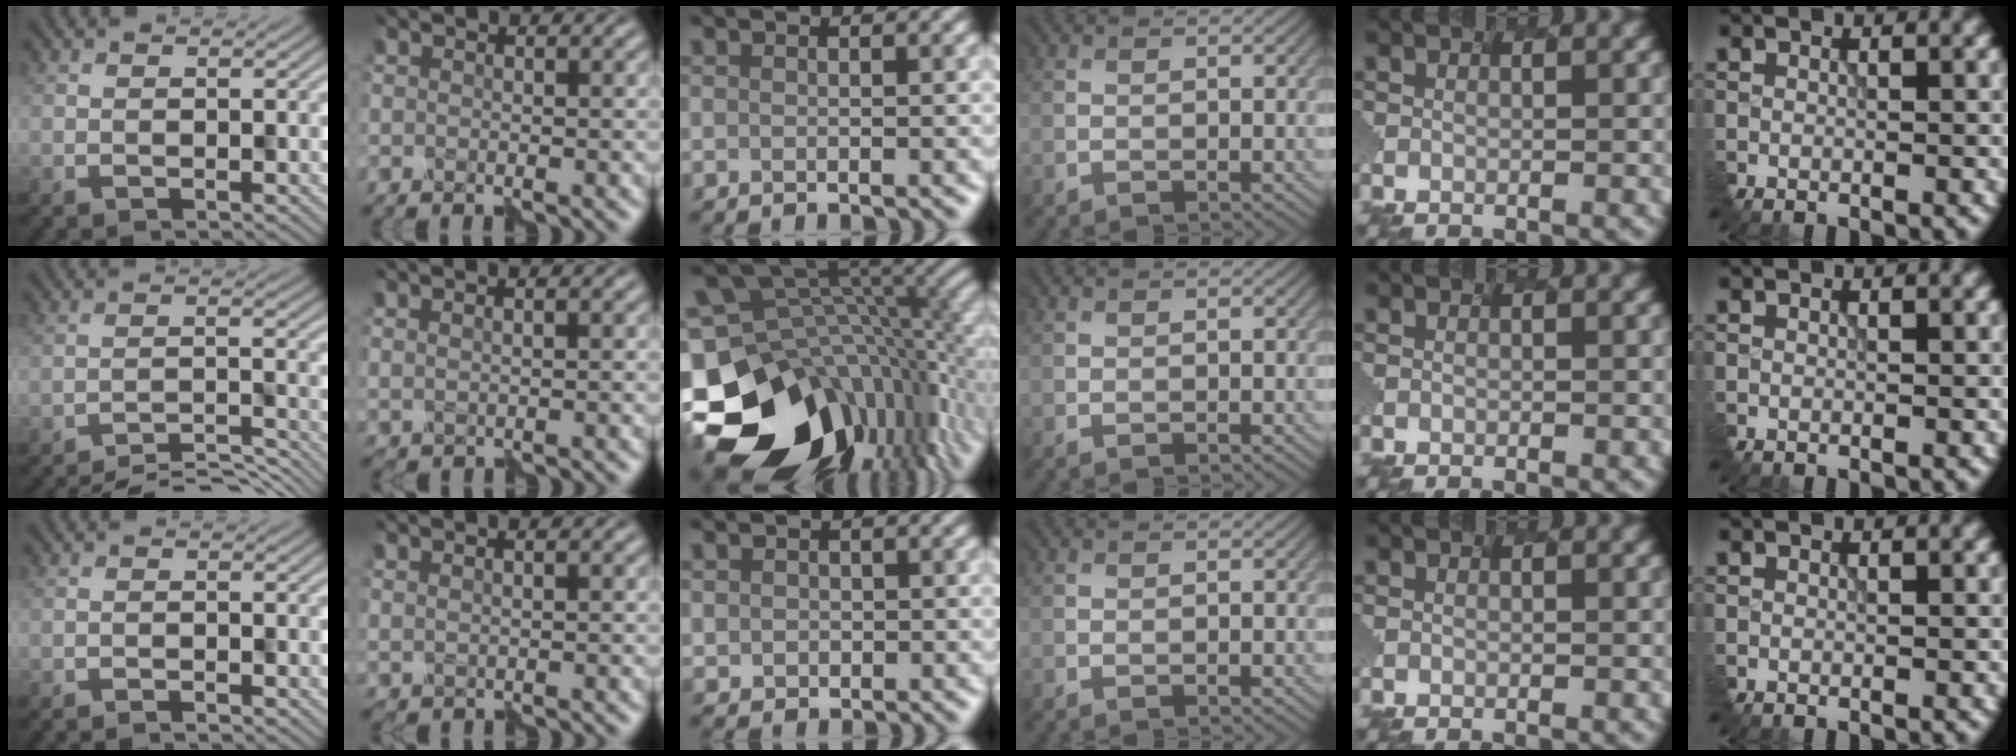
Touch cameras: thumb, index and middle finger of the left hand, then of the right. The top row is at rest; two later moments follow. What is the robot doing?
{"motion": "assemble", "object": "markers"}